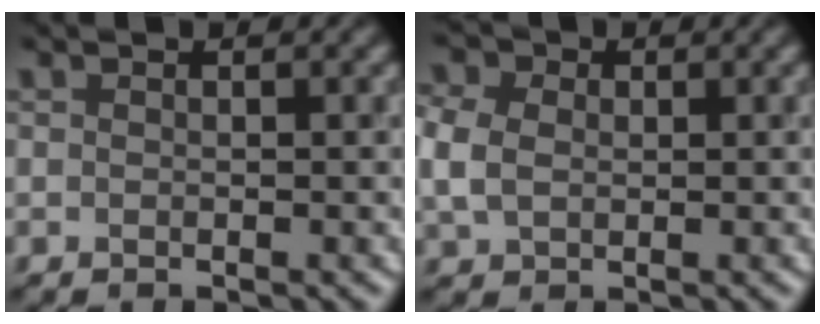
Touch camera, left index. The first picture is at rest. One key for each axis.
{"total": 4.7, "fx": 0.8, "fy": 3.9, "fz": 2.6, "tx": -0.090, "ty": 0.020, "tz": 0.019}